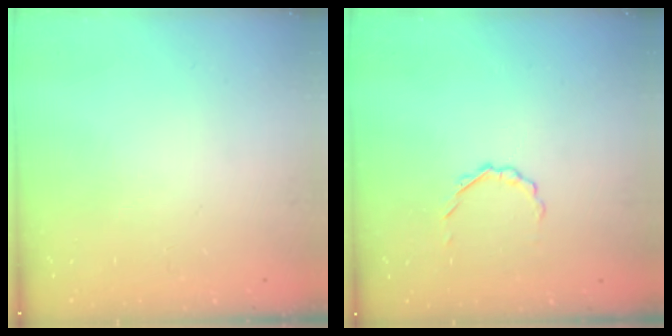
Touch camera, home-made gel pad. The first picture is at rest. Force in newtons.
{"total": 2.2, "press": 2.1, "slide": 0.7}